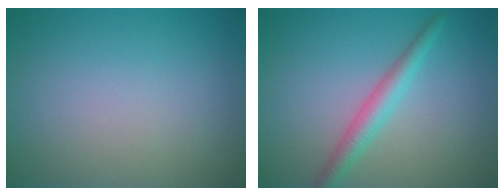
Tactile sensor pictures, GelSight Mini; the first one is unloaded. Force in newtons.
{"total": 2.7, "press": 2.7, "slide": 0.1}